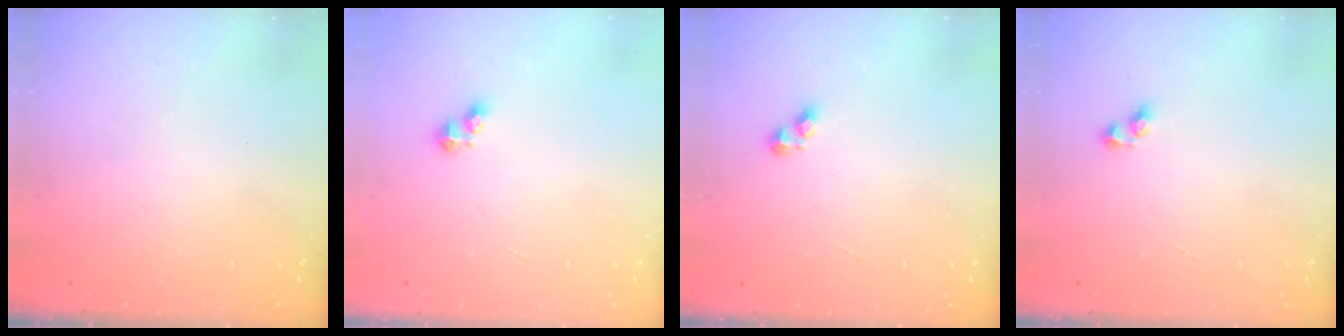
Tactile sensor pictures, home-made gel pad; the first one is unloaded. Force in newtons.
{"total": 2.4, "press": 2.4, "slide": 0.3}
{"total": 2.4, "press": 2.4, "slide": 0.3}
{"total": 2.2, "press": 1.9, "slide": 1.1}